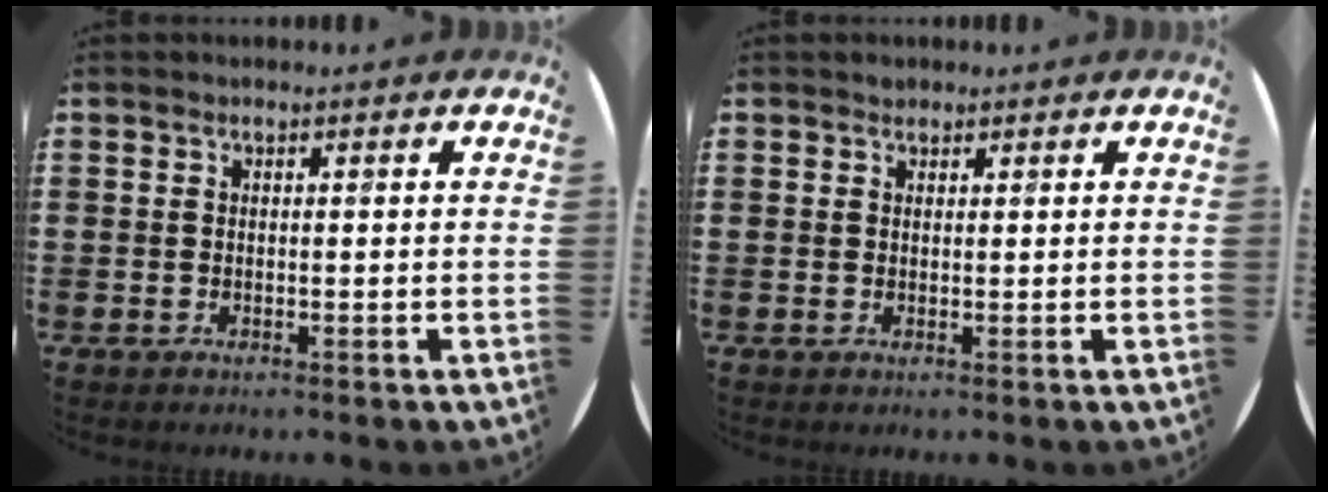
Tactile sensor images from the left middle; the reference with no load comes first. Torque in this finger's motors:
{"motor_torque": [0.09, 0.03, -0.02, 0.00]}